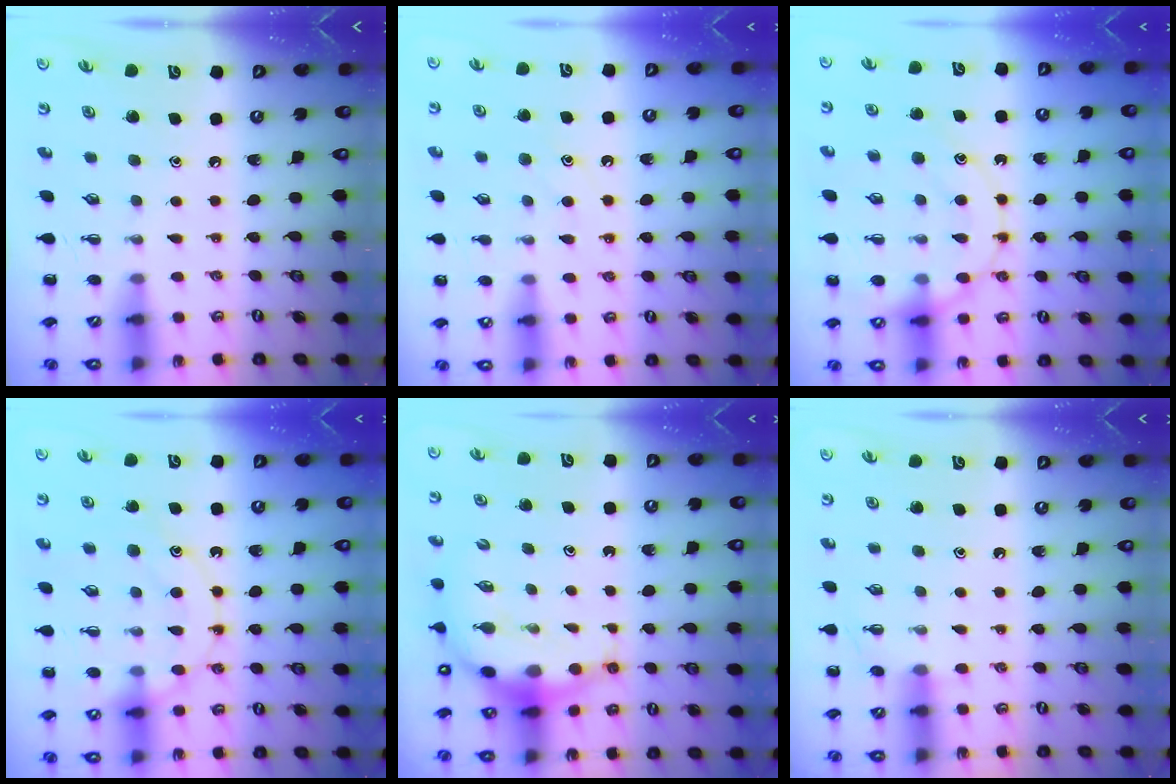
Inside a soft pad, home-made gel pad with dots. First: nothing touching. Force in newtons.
{"total": 9.6, "press": 9.6, "slide": 0.9}
{"total": 16.8, "press": 16.7, "slide": 1.6}
{"total": 13.1, "press": 13.1, "slide": 0.8}
{"total": 9.0, "press": 8.8, "slide": 2.2}
{"total": 4.5, "press": 4.3, "slide": 1.4}